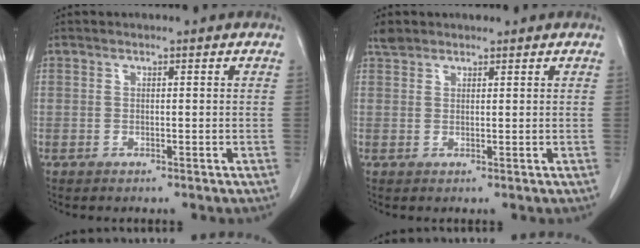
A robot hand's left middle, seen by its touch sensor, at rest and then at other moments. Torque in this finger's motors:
{"motor_torque": [0.24, -0.22, -0.01, 0.00]}